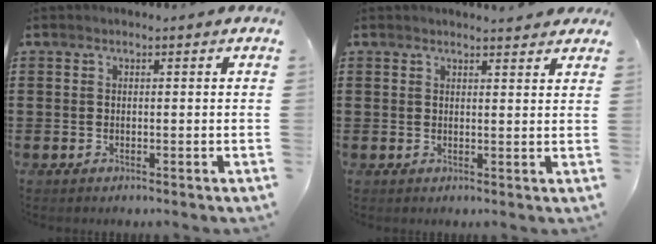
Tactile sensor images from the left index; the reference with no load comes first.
{"total": 2.2, "force": [2.1, 0.2, 0.7], "torque": [-0.018, 0.001, 0.040]}